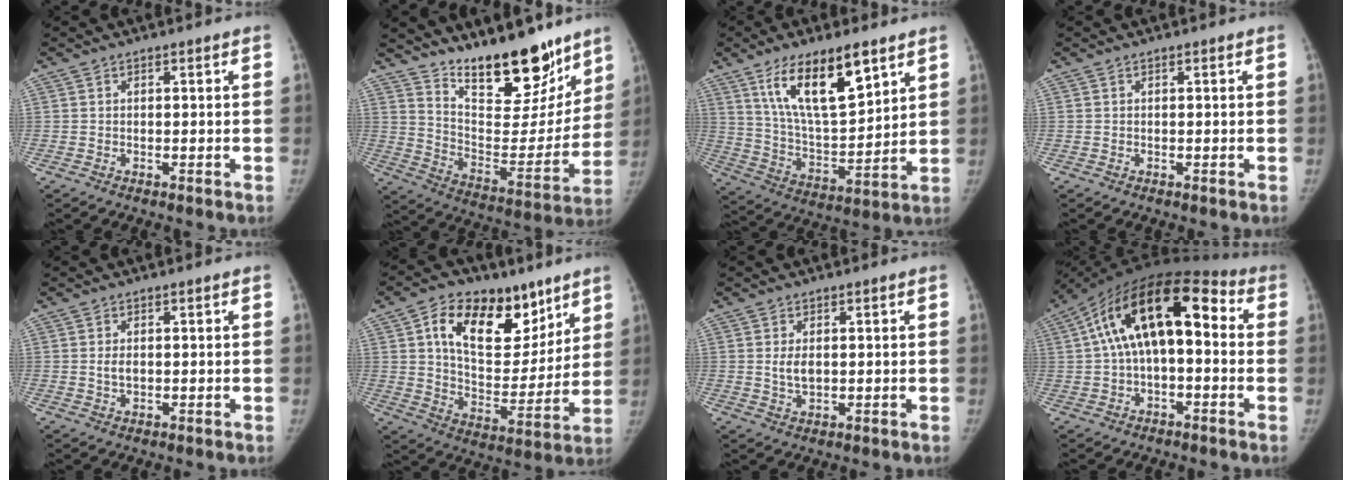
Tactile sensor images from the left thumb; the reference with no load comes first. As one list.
[{"total": 22.6, "force": [16.7, 8.4, 12.6], "torque": [-0.135, -0.106, 0.269]}, {"total": 16.9, "force": [9.6, 6.1, 12.6], "torque": [-0.186, -0.047, 0.182]}, {"total": 0.0}, {"total": 1.9, "force": [0.2, 1.2, 1.5], "torque": [-0.027, -0.003, 0.004]}, {"total": 20.6, "force": [10.2, 12.2, 13.1], "torque": [-0.158, -0.041, 0.172]}, {"total": 3.1, "force": [0.4, 1.8, 2.4], "torque": [-0.043, -0.008, 0.012]}, {"total": 19.0, "force": [2.2, 9.5, 16.2], "torque": [-0.254, 0.053, 0.022]}]